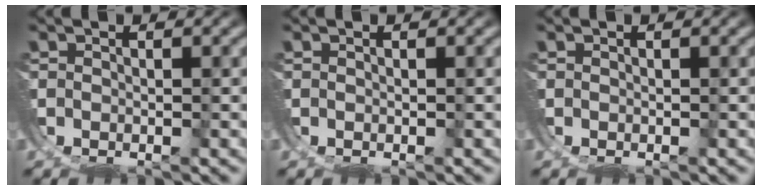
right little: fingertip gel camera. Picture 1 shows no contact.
{"total": 0.0}
{"total": 0.0}